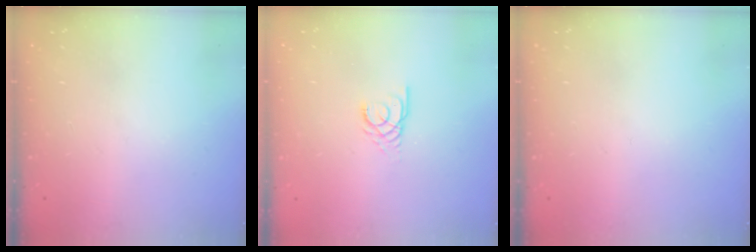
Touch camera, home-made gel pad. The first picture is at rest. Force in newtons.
{"total": 2.9, "press": 2.9, "slide": 0.3}
{"total": 0.0}